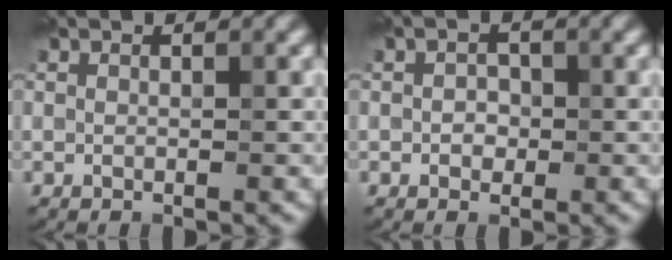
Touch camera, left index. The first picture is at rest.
{"total": 1.3, "force": [-0.1, 1.1, 0.7], "torque": [-0.007, -0.002, -0.006]}